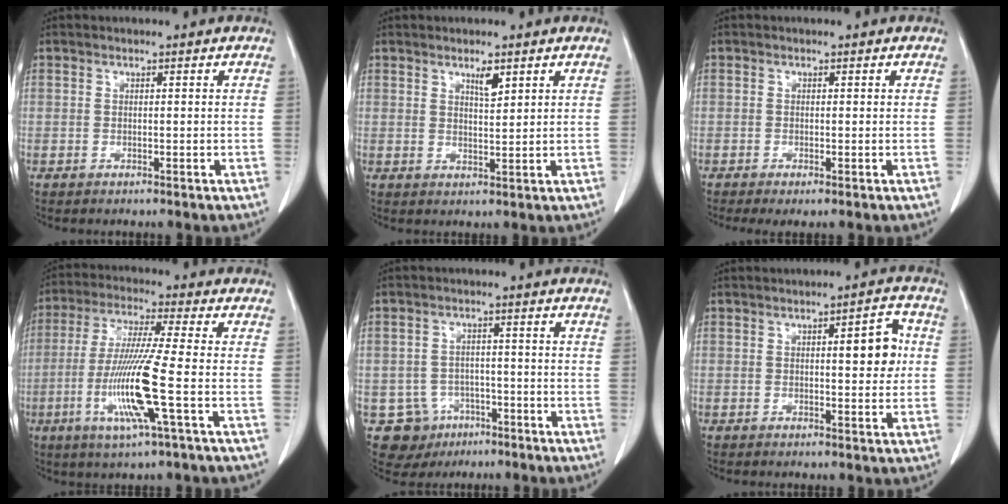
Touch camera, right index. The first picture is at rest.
{"total": 2.6, "force": [1.7, 0.5, 1.9], "torque": [-0.035, -0.003, 0.031]}
{"total": 1.6, "force": [-0.8, 0.3, 1.3], "torque": [-0.023, -0.006, -0.013]}
{"total": 12.4, "force": [-3.3, -0.6, 11.9], "torque": [-0.247, -0.019, -0.069]}
{"total": 7.1, "force": [-3.2, 6.3, 0.5], "torque": [-0.011, 0.011, -0.038]}
{"total": 5.7, "force": [0.9, 1.6, 5.4], "torque": [-0.072, 0.010, 0.012]}